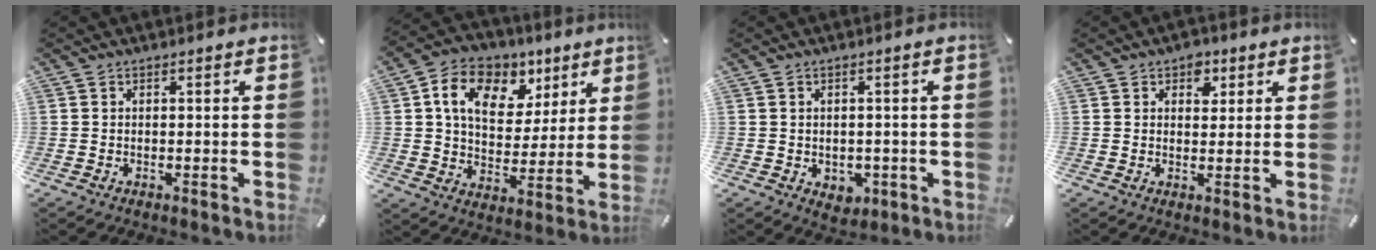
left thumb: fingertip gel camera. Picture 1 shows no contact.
{"total": 13.1, "force": [6.2, 9.7, 6.4], "torque": [-0.106, -0.022, 0.112]}
{"total": 2.8, "force": [-0.4, 2.6, 1.0], "torque": [-0.003, -0.003, -0.010]}
{"total": 4.0, "force": [1.9, 3.0, 1.9], "torque": [-0.004, -0.009, 0.024]}